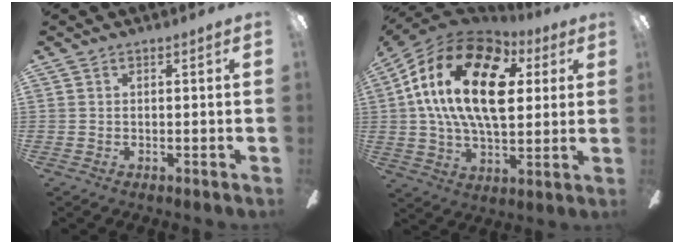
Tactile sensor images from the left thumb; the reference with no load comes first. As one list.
[{"total": 22.6, "force": [6.4, 12.7, 17.6], "torque": [-0.352, 0.004, 0.103]}]